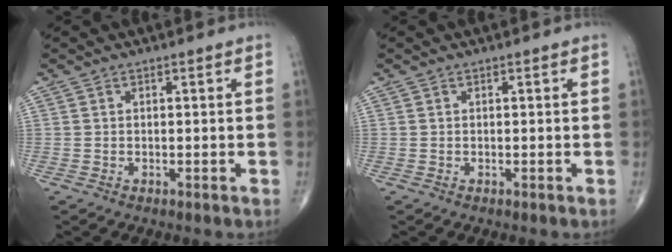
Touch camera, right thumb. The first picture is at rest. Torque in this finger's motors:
{"motor_torque": [-0.01, 0.00, 0.00, 0.00, 0.00]}